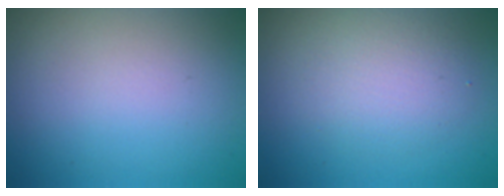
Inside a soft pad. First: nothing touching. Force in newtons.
{"total": 2.9, "press": 2.9, "slide": 0.2}